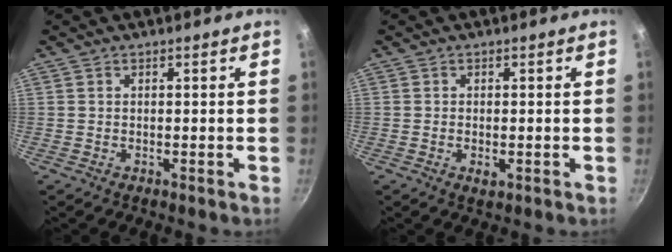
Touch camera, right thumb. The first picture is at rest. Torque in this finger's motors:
{"motor_torque": [-0.33, 0.15, -0.48, 0.26, 0.00]}